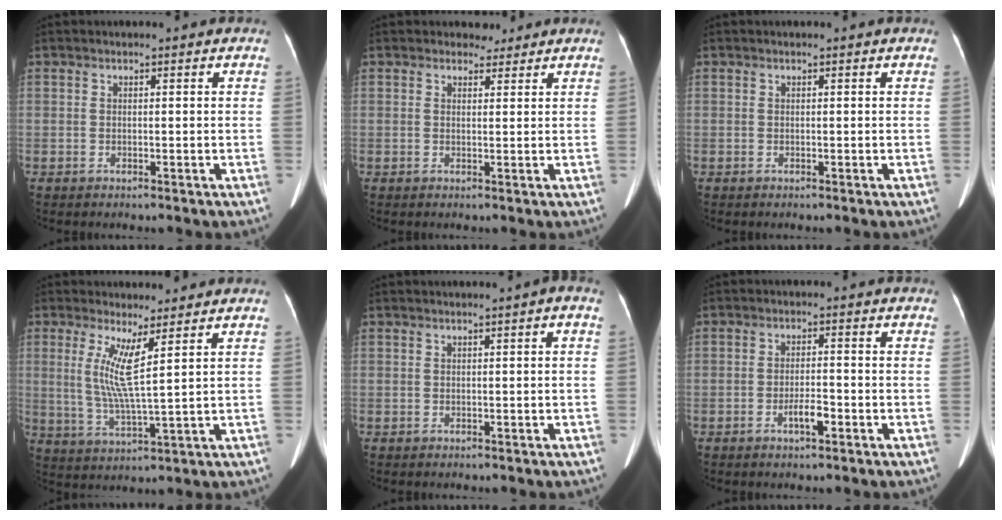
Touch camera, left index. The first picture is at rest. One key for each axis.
{"total": 1.8, "fx": 1.6, "fy": 1.0, "fz": 0.0, "tx": 0.003, "ty": -0.003, "tz": 0.020}
{"total": 0.0}
{"total": 5.1, "fx": 1.9, "fy": -0.7, "fz": 4.6, "tx": -0.092, "ty": -0.013, "tz": 0.043}
{"total": 1.0, "fx": 0.1, "fy": 0.1, "fz": 0.9, "tx": -0.011, "ty": 0.003, "tz": 0.001}
{"total": 3.2, "fx": -1.6, "fy": 0.8, "fz": 2.6, "tx": -0.047, "ty": 0.002, "tz": -0.029}